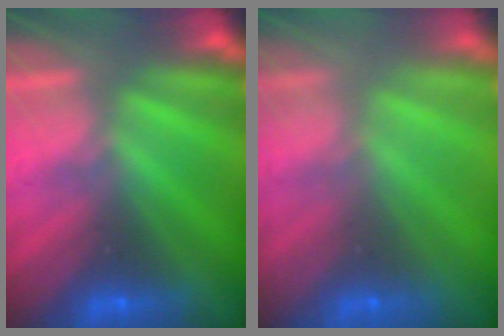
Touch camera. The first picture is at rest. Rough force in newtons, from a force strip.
{"total": 8.8}